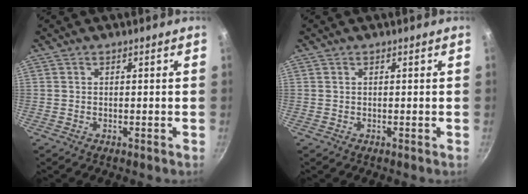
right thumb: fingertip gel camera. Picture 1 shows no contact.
{"total": 0.0}